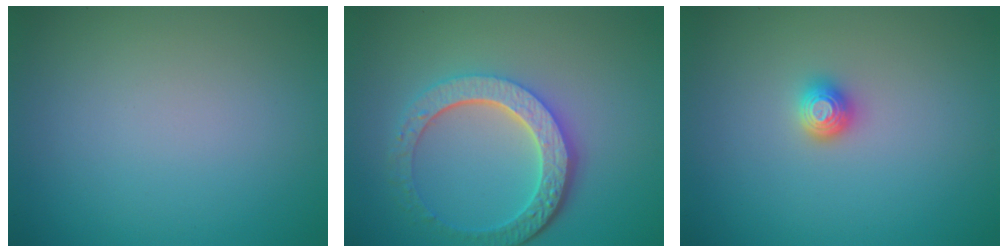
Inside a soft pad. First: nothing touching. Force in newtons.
{"total": 6.0, "press": 4.5, "slide": 4.0}
{"total": 1.4, "press": 1.2, "slide": 0.6}